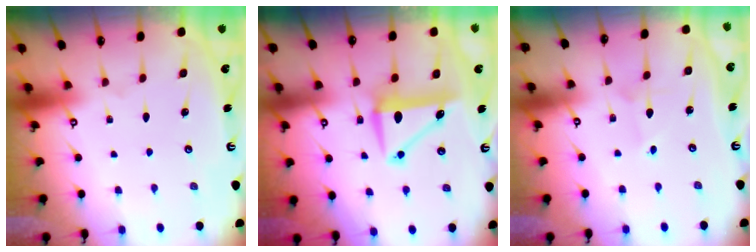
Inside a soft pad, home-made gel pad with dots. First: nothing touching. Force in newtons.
{"total": 8.4, "press": 8.0, "slide": 2.5}
{"total": 2.2, "press": 2.1, "slide": 0.3}